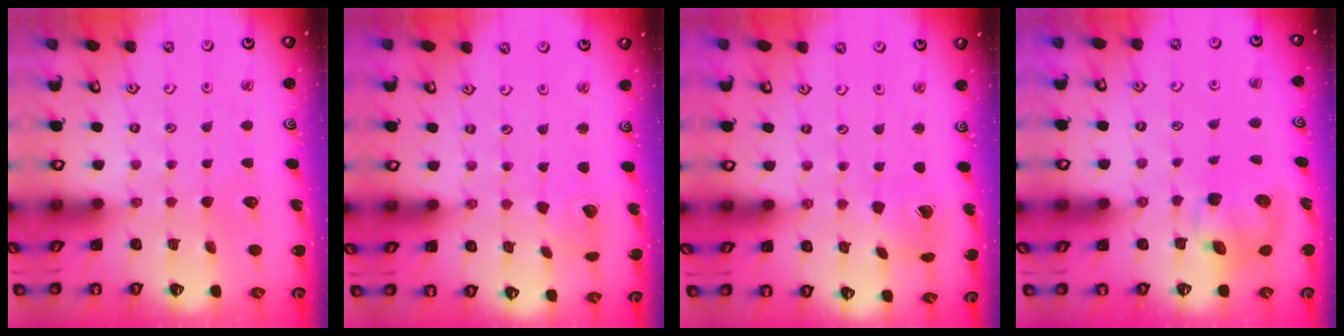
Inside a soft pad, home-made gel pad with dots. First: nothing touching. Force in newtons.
{"total": 2.2, "press": 2.2, "slide": 0.1}
{"total": 1.2, "press": 1.2, "slide": 0.2}
{"total": 8.9, "press": 8.8, "slide": 1.4}